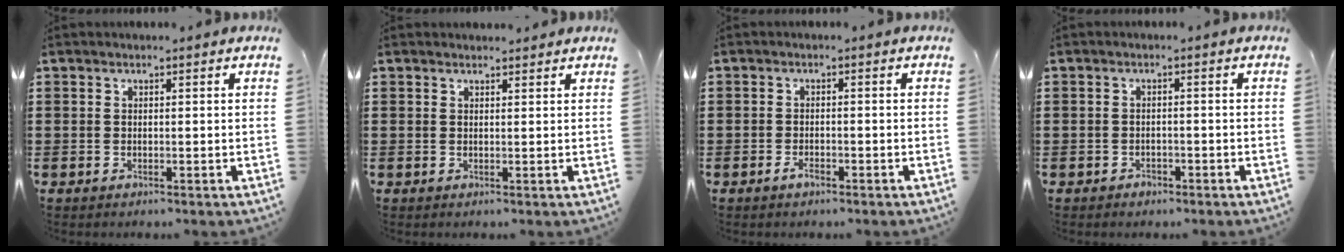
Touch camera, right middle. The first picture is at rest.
{"total": 1.0, "force": [0.9, 0.0, 0.1], "torque": [0.003, -0.005, 0.018]}
{"total": 1.7, "force": [-1.1, 0.5, 1.1], "torque": [-0.032, -0.007, -0.022]}
{"total": 1.1, "force": [-0.9, 0.6, 0.2], "torque": [-0.008, -0.001, -0.020]}